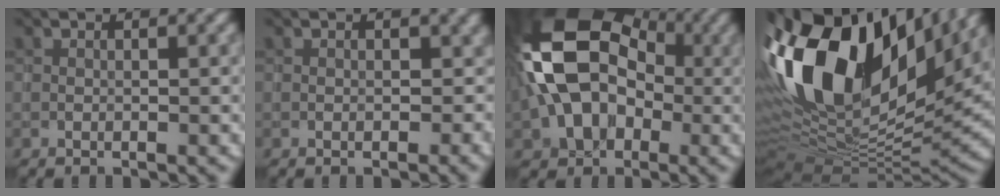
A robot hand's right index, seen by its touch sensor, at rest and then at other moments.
{"total": 3.4, "force": [-1.2, 2.4, 2.1], "torque": [-0.009, -0.006, -0.015]}
{"total": 15.5, "force": [0.2, 10.5, 11.4], "torque": [-0.200, 0.012, -0.028]}
{"total": 18.9, "force": [6.1, 9.9, 14.9], "torque": [-0.310, 0.021, 0.100]}